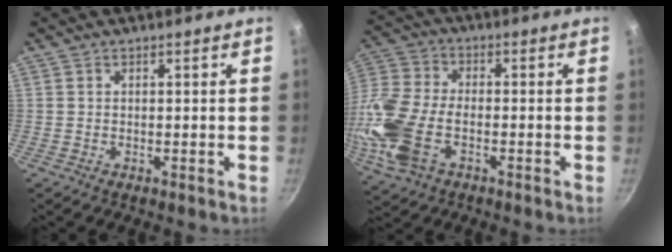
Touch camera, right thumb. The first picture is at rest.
{"total": 16.0, "force": [-4.5, 9.5, 12.1], "torque": [-0.270, 0.017, -0.099]}